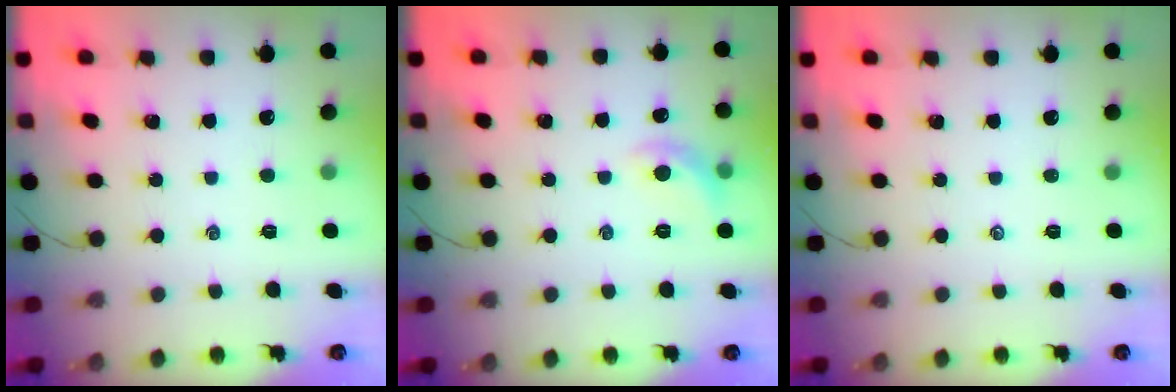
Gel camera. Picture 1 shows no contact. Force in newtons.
{"total": 6.5, "press": 6.4, "slide": 0.8}
{"total": 0.0}